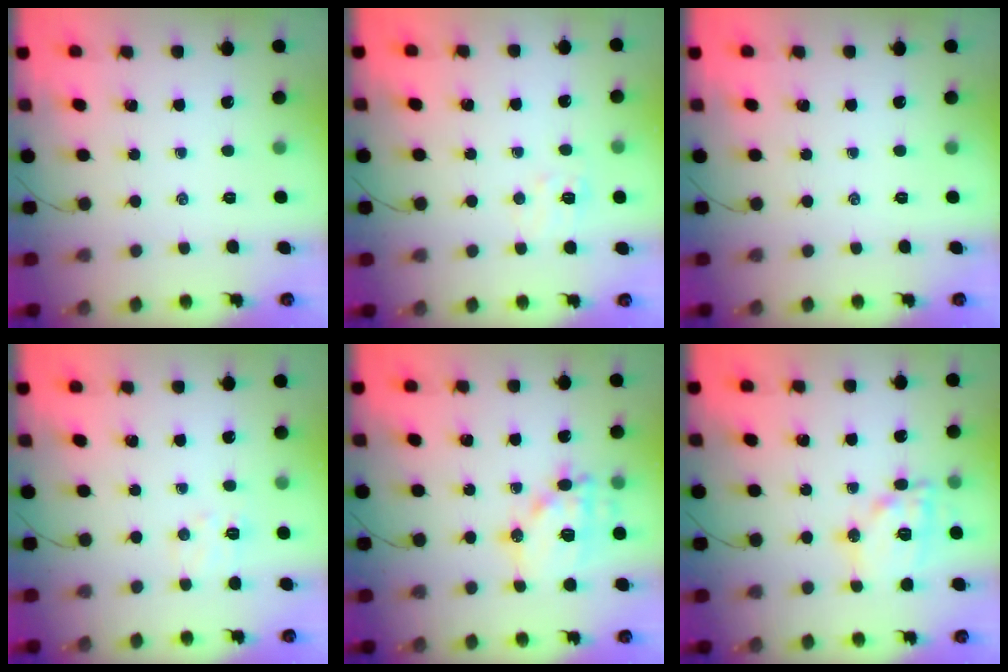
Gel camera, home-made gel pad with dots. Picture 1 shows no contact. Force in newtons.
{"total": 6.4, "press": 6.3, "slide": 1.3}
{"total": 0.0}
{"total": 5.6, "press": 5.5, "slide": 1.2}
{"total": 14.4, "press": 14.1, "slide": 3.0}
{"total": 13.6, "press": 13.5, "slide": 1.4}